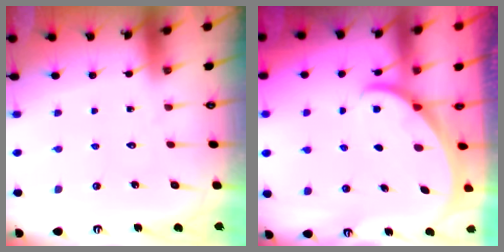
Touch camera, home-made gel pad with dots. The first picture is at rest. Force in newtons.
{"total": 1.5, "press": 1.5, "slide": 0.1}